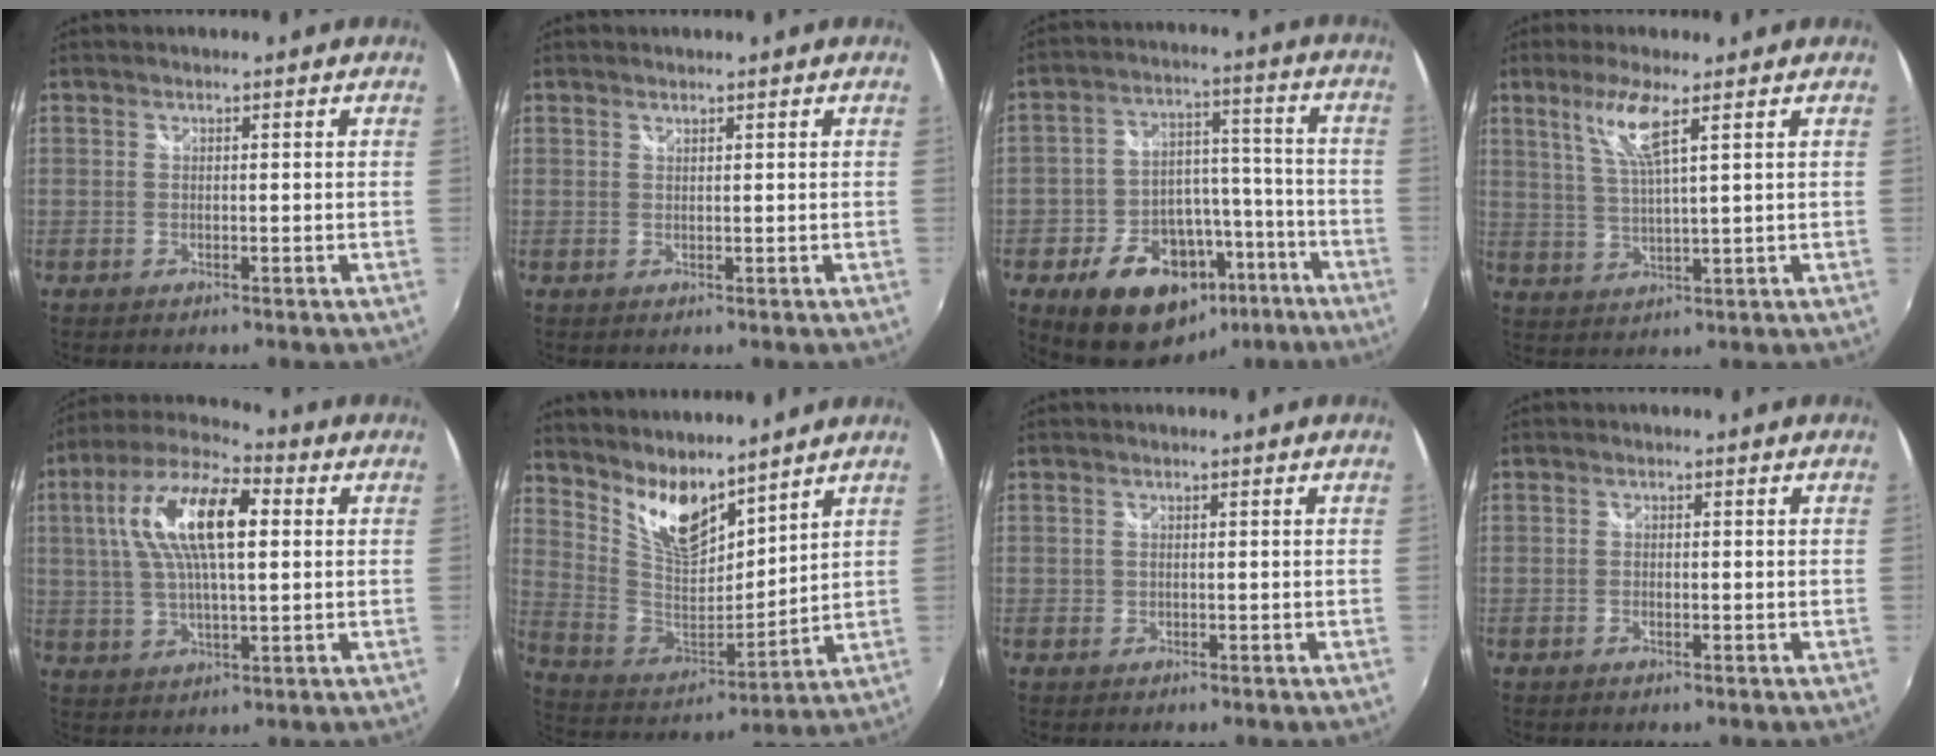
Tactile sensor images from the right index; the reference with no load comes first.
{"total": 0.5, "force": [0.5, 0.1, 0.1], "torque": [-0.001, 0.001, 0.009]}
{"total": 18.5, "force": [-10.7, 12.4, 8.5], "torque": [-0.170, 0.048, -0.137]}
{"total": 6.7, "force": [3.5, 0.3, 5.7], "torque": [-0.116, -0.004, 0.074]}
{"total": 15.7, "force": [3.6, 5.8, 14.1], "torque": [-0.270, 0.024, 0.057]}
{"total": 12.6, "force": [9.9, 4.1, 6.7], "torque": [-0.128, -0.015, 0.197]}
{"total": 0.6, "force": [0.0, 0.6, 0.1], "torque": [0.001, -0.001, -0.001]}
{"total": 0.5, "force": [-0.4, 0.3, 0.0], "torque": [-0.002, -0.002, -0.007]}